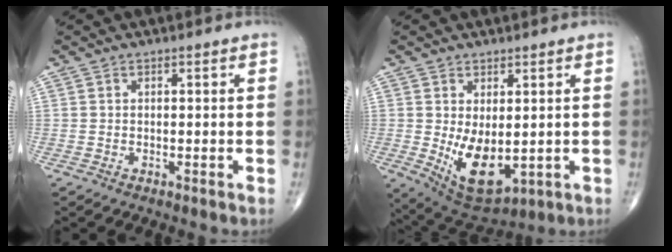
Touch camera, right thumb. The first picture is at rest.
{"total": 10.1, "force": [-0.7, 5.3, 8.5], "torque": [-0.128, -0.016, 0.015]}